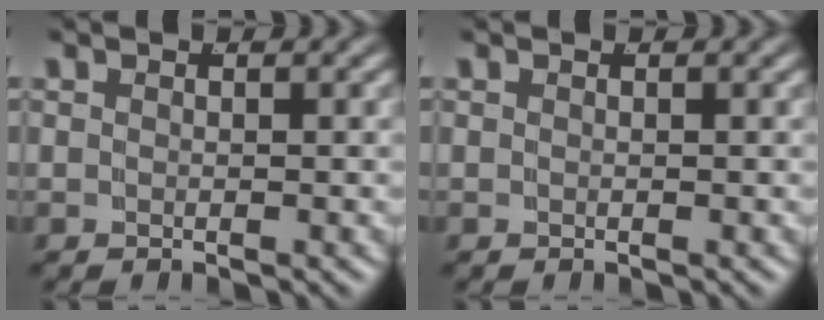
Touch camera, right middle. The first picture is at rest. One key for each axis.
{"total": 0.0}